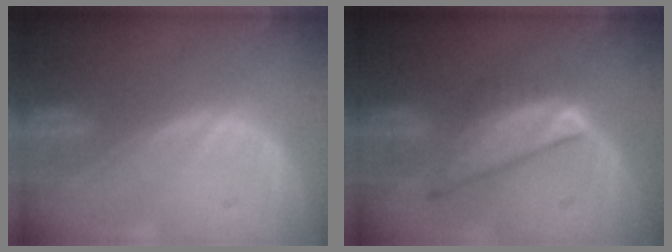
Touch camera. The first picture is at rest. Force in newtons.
{"total": 8.1, "press": 6.9, "slide": 4.2}